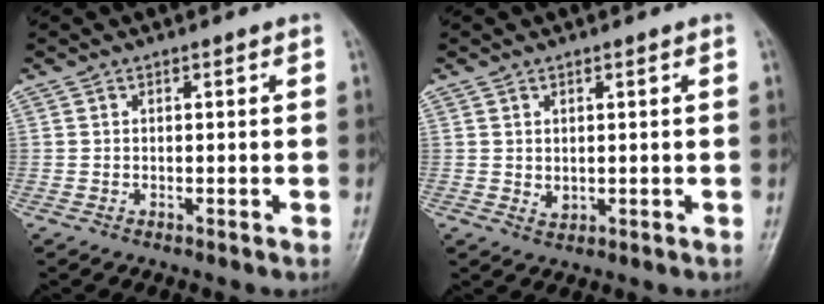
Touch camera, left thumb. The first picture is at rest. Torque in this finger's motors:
{"motor_torque": [-0.06, -0.06, 0.04, -0.01, 0.00]}